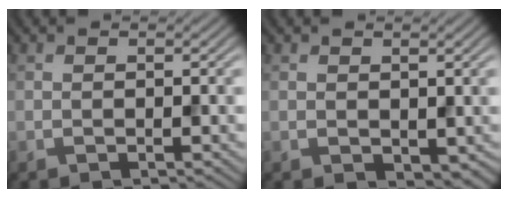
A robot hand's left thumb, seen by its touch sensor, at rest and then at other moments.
{"total": 1.4, "force": [0.4, 1.0, 1.0], "torque": [-0.019, -0.008, 0.012]}